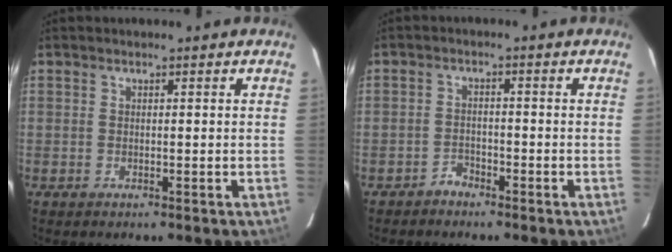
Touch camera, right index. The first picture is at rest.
{"total": 2.3, "force": [-2.0, 1.1, 0.0], "torque": [0.002, 0.007, -0.037]}